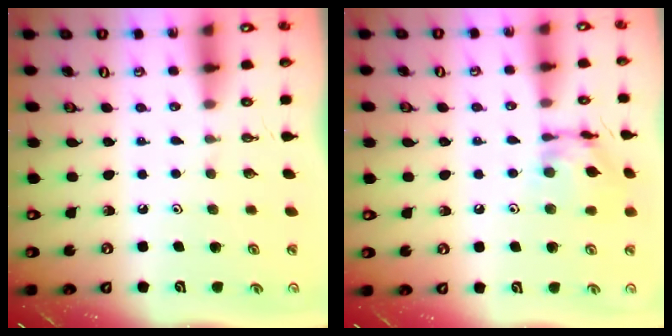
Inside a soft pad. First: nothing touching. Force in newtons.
{"total": 13.1, "press": 13.1, "slide": 1.1}